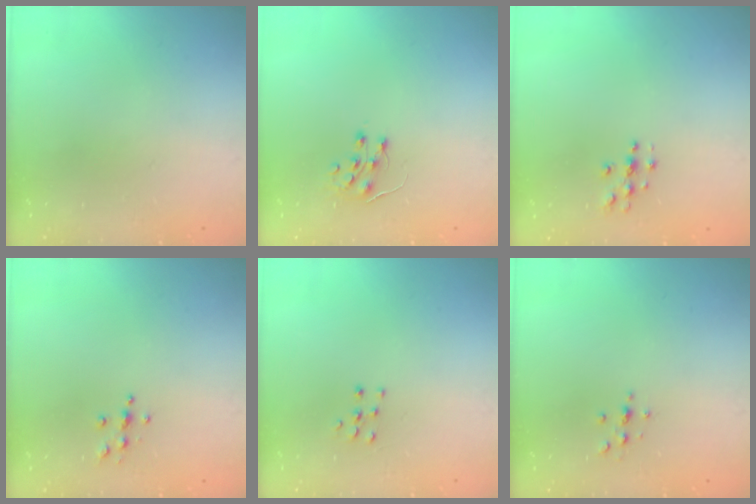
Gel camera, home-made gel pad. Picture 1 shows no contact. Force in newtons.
{"total": 7.1, "press": 7.1, "slide": 0.6}
{"total": 3.6, "press": 3.6, "slide": 0.4}
{"total": 3.8, "press": 3.8, "slide": 0.4}
{"total": 4.6, "press": 4.5, "slide": 0.5}
{"total": 2.2, "press": 2.1, "slide": 0.2}